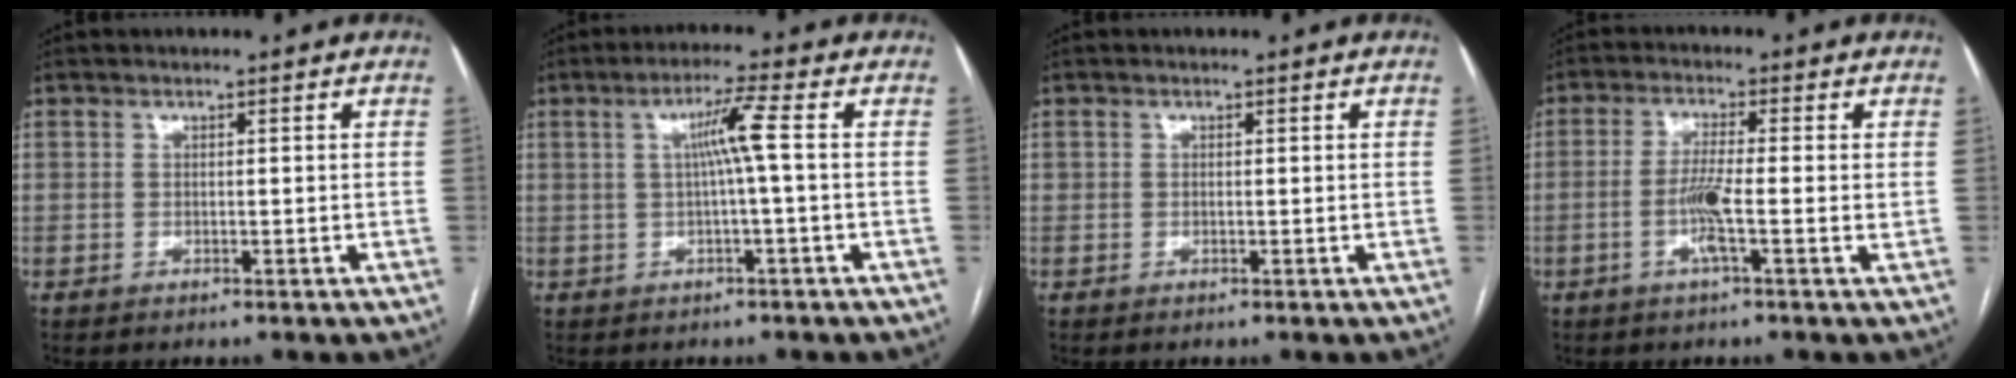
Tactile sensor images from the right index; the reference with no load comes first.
{"total": 4.8, "force": [0.4, -0.9, 4.7], "torque": [-0.085, 0.009, 0.009]}
{"total": 0.0}
{"total": 4.9, "force": [-1.2, -0.2, 4.8], "torque": [-0.093, -0.006, -0.027]}